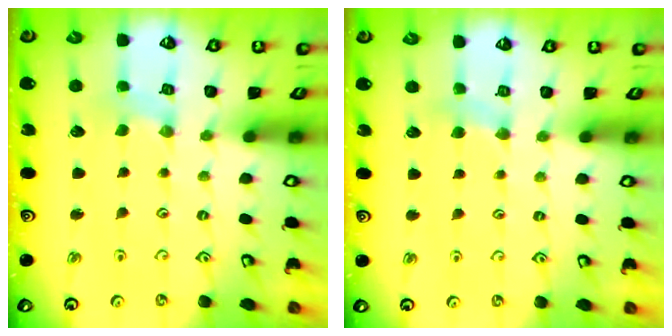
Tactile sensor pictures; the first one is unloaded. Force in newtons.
{"total": 4.1, "press": 4.0, "slide": 0.6}